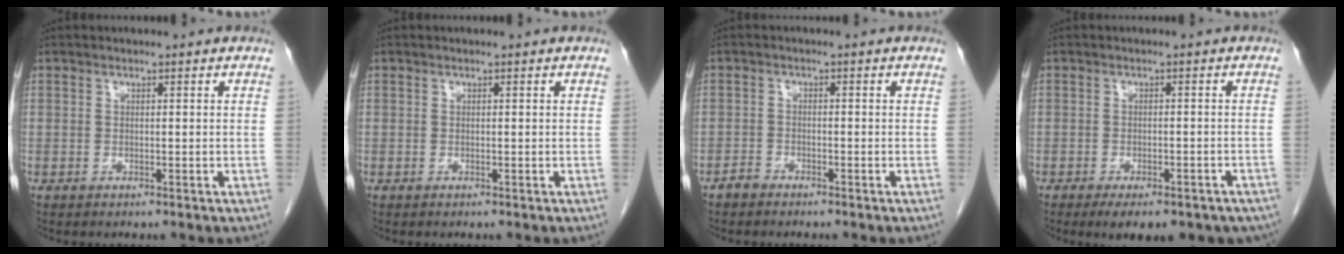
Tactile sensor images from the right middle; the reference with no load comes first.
{"total": 0.0}
{"total": 1.4, "force": [-1.3, 0.5, 0.1], "torque": [-0.004, 0.001, -0.024]}
{"total": 12.8, "force": [-9.4, 5.1, 7.2], "torque": [-0.083, -0.005, -0.108]}